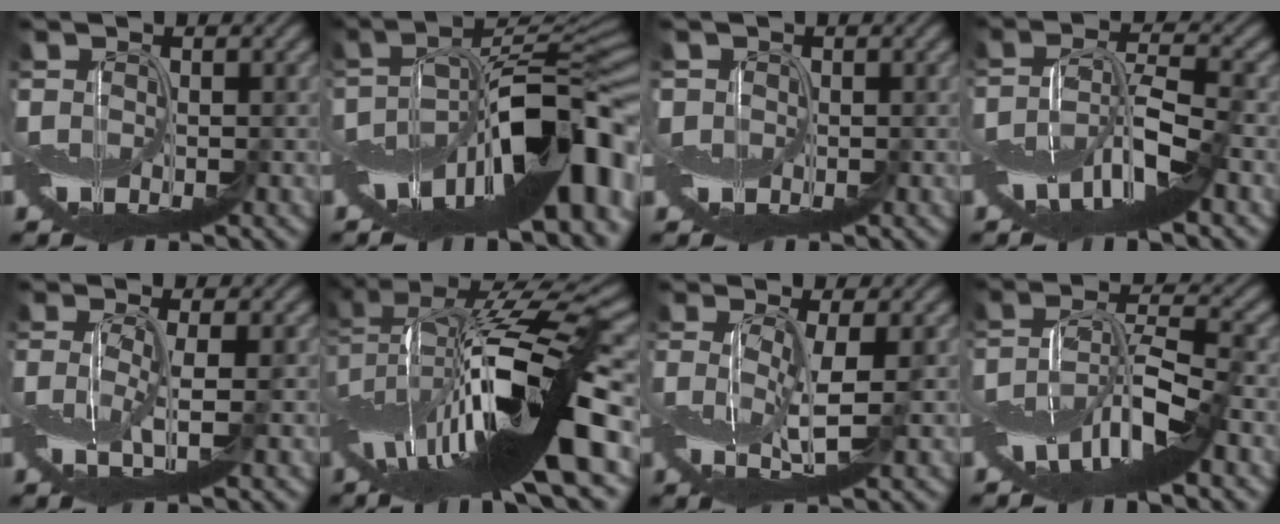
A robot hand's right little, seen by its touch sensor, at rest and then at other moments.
{"total": 16.5, "force": [-4.9, 6.2, 14.5], "torque": [-0.198, 0.021, -0.084]}
{"total": 1.4, "force": [0.2, 1.3, -0.2], "torque": [0.001, 0.000, -0.001]}
{"total": 6.7, "force": [-3.5, 1.5, 5.5], "torque": [-0.102, 0.005, -0.073]}
{"total": 2.2, "force": [-0.3, 0.0, 2.2], "torque": [-0.056, -0.004, -0.007]}
{"total": 17.1, "force": [-2.1, 4.3, 16.5], "torque": [-0.284, 0.018, -0.049]}
{"total": 3.2, "force": [-0.2, 0.4, 3.1], "torque": [-0.072, -0.006, -0.005]}
{"total": 8.3, "force": [-4.5, 2.0, 6.7], "torque": [-0.122, 0.005, -0.090]}